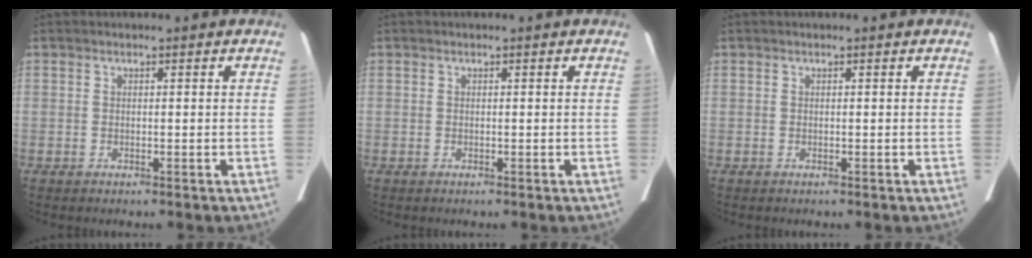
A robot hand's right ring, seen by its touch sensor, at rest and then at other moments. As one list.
[{"total": 0.0}, {"total": 0.0}]